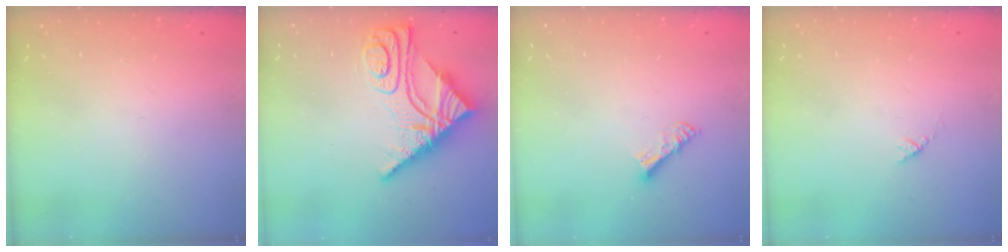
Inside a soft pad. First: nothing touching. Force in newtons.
{"total": 15.2, "press": 15.1, "slide": 1.6}
{"total": 4.9, "press": 4.8, "slide": 0.4}
{"total": 2.7, "press": 2.6, "slide": 0.4}